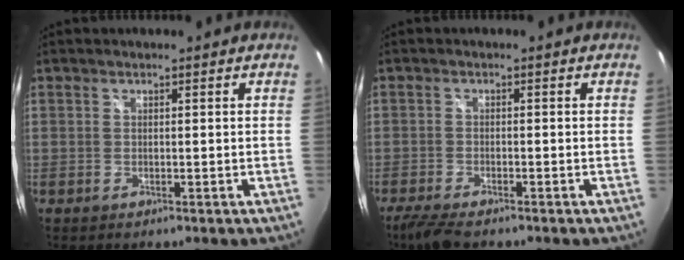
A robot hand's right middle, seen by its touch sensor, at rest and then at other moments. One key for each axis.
{"total": 5.0, "fx": -4.0, "fy": 0.9, "fz": 2.8, "tx": -0.074, "ty": -0.016, "tz": -0.074}